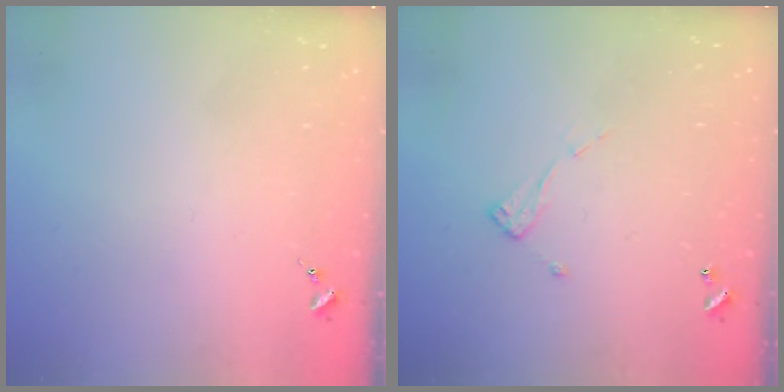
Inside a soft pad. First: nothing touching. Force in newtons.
{"total": 6.9, "press": 6.9, "slide": 0.3}